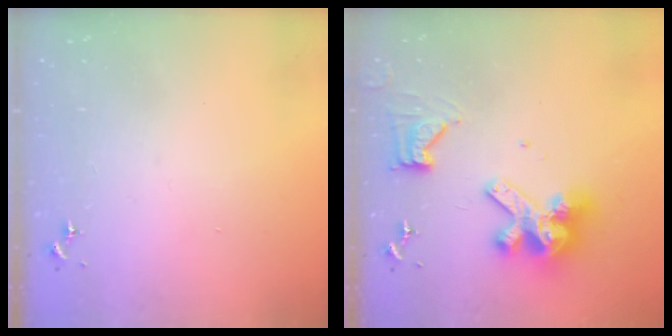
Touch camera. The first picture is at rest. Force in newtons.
{"total": 15.0, "press": 14.8, "slide": 1.9}